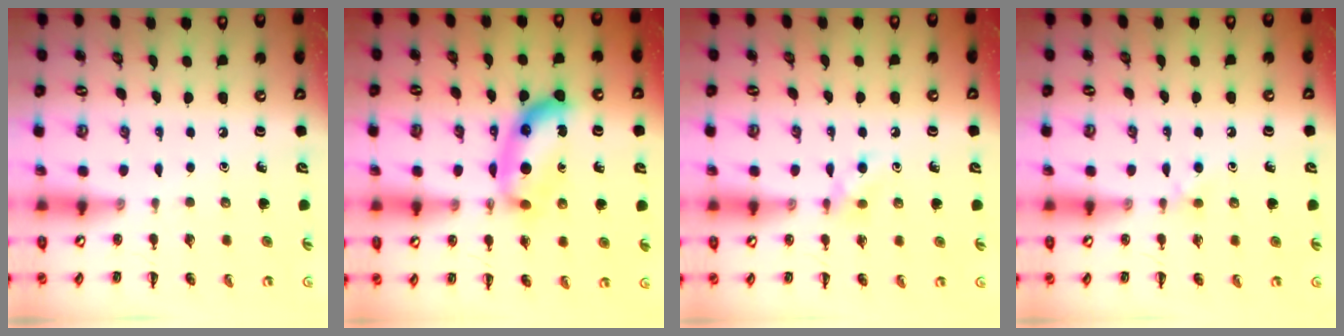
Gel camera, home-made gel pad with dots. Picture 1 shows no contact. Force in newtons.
{"total": 12.0, "press": 12.0, "slide": 0.3}
{"total": 4.7, "press": 4.5, "slide": 1.2}
{"total": 2.8, "press": 2.6, "slide": 1.1}